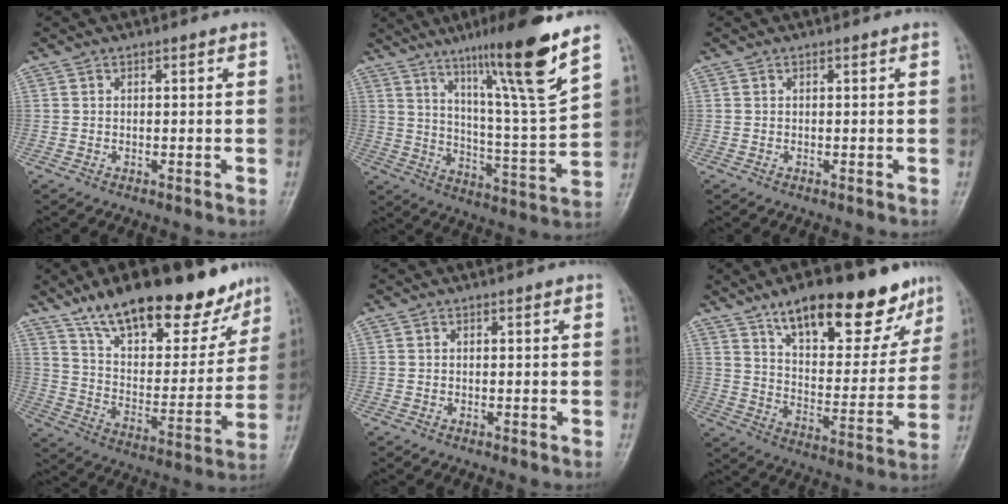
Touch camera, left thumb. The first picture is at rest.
{"total": 18.9, "force": [12.1, 0.5, 14.5], "torque": [-0.210, -0.069, 0.195]}
{"total": 0.0}
{"total": 24.8, "force": [17.9, 9.6, 14.2], "torque": [-0.168, -0.068, 0.284]}
{"total": 0.0}
{"total": 22.4, "force": [14.7, 8.6, 14.6], "torque": [-0.160, -0.053, 0.227]}